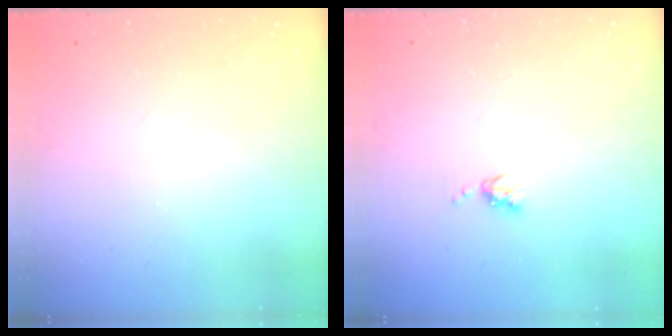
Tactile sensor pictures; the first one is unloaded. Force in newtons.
{"total": 3.9, "press": 3.9, "slide": 0.5}